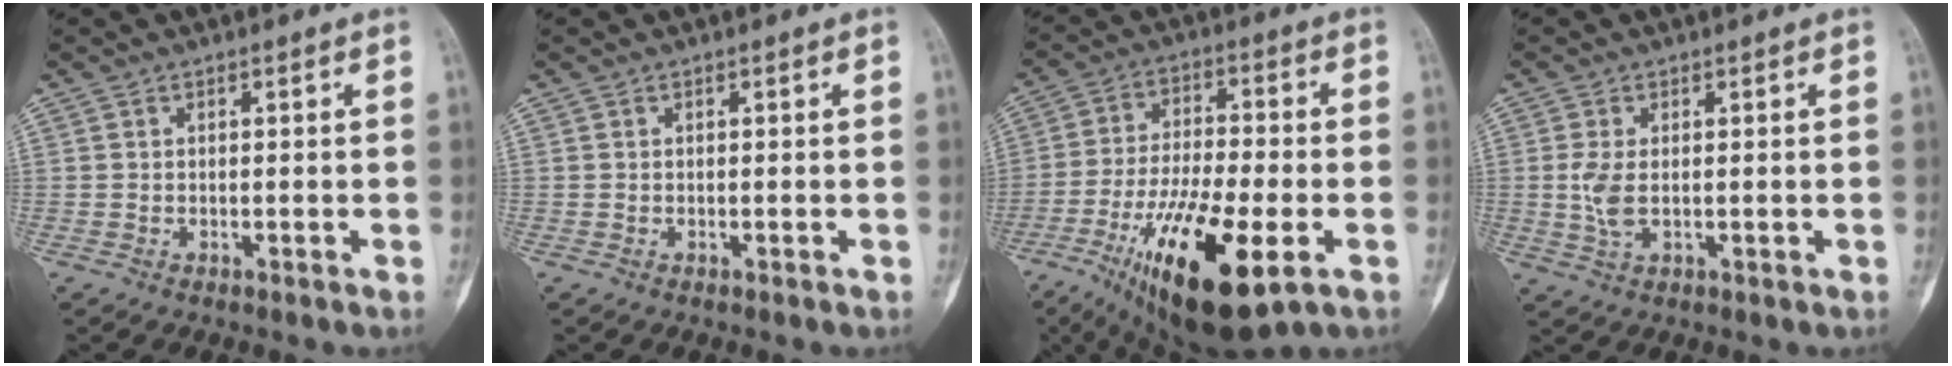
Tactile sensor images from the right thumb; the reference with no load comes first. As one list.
[{"total": 0.0}, {"total": 20.5, "force": [-8.2, 6.4, 17.7], "torque": [-0.328, -0.001, -0.133]}, {"total": 3.9, "force": [0.1, 1.9, 3.4], "torque": [-0.082, -0.004, 0.006]}]